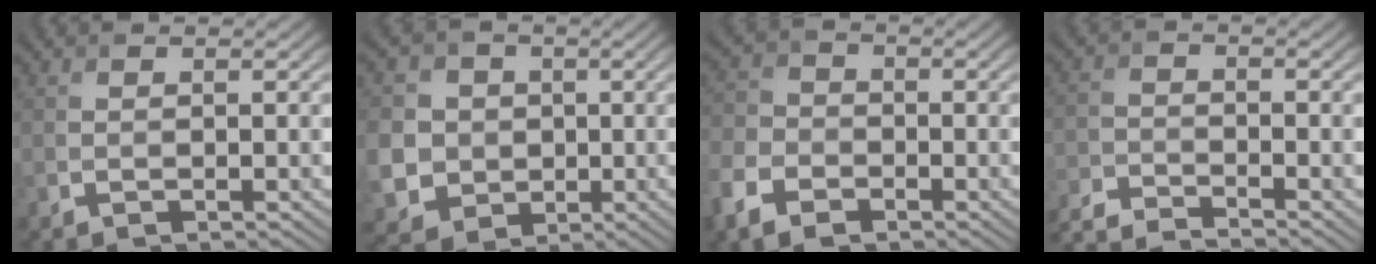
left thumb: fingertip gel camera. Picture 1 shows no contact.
{"total": 10.2, "force": [-0.2, 9.5, 3.5], "torque": [-0.142, -0.017, -0.010]}
{"total": 6.5, "force": [-3.5, 4.3, 3.6], "torque": [-0.103, -0.008, -0.083]}
{"total": 6.2, "force": [-5.8, 0.7, 2.2], "torque": [-0.052, -0.010, -0.118]}